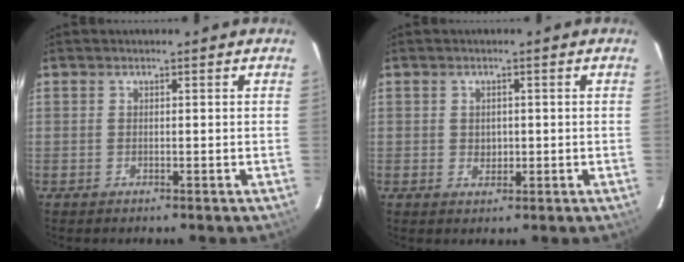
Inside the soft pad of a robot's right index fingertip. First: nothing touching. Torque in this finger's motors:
{"motor_torque": [0.00, 0.00, -0.01, 0.00]}